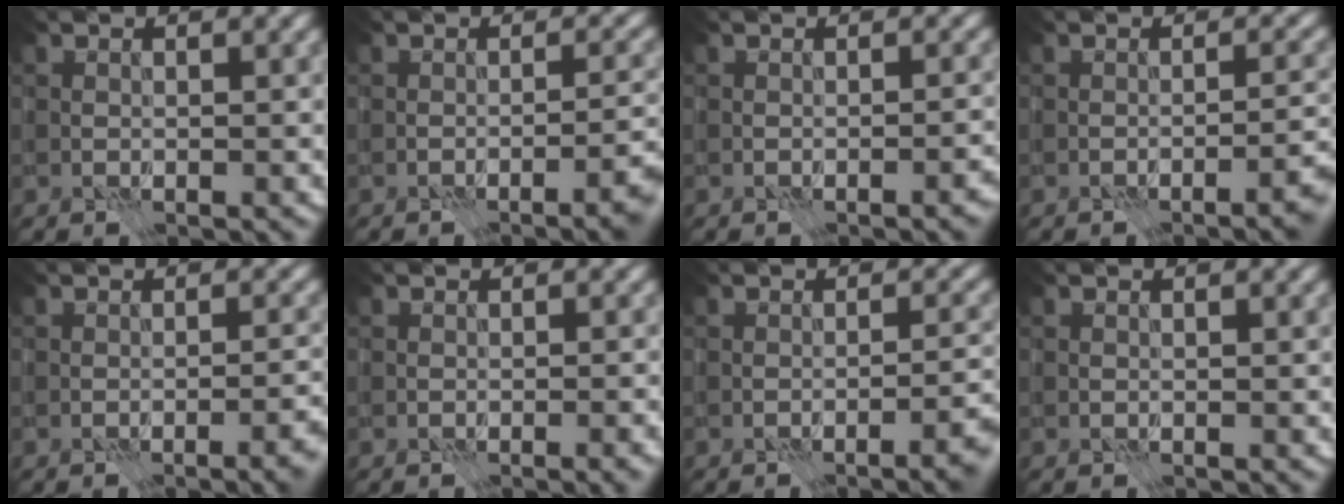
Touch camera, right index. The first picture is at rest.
{"total": 4.3, "force": [-2.3, 1.1, 3.4], "torque": [-0.038, 0.009, -0.034]}
{"total": 1.5, "force": [-0.9, 0.3, 1.2], "torque": [-0.016, 0.005, -0.015]}
{"total": 3.7, "force": [-2.1, 0.8, 2.9], "torque": [-0.031, 0.009, -0.034]}
{"total": 3.7, "force": [-2.1, 0.9, 2.9], "torque": [-0.039, 0.010, -0.029]}
{"total": 1.5, "force": [-0.8, 0.3, 1.3], "torque": [-0.017, 0.004, -0.013]}
{"total": 4.1, "force": [-2.3, 1.0, 3.2], "torque": [-0.036, 0.009, -0.034]}
{"total": 0.0}